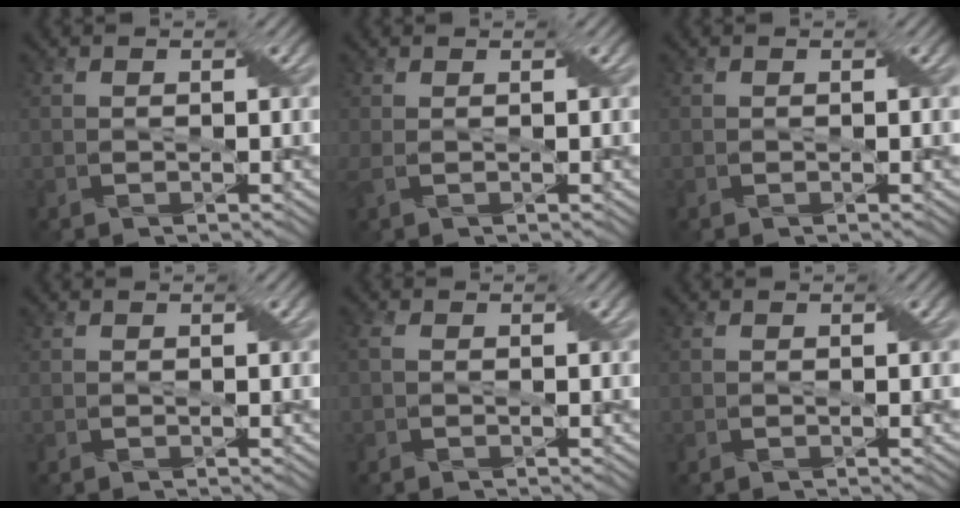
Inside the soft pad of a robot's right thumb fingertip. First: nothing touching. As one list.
[{"total": 2.8, "force": [-0.2, 1.6, 2.3], "torque": [-0.061, -0.003, -0.009]}, {"total": 0.0}, {"total": 0.0}, {"total": 1.6, "force": [0.0, 1.0, 1.2], "torque": [-0.026, 0.003, -0.006]}, {"total": 0.0}]